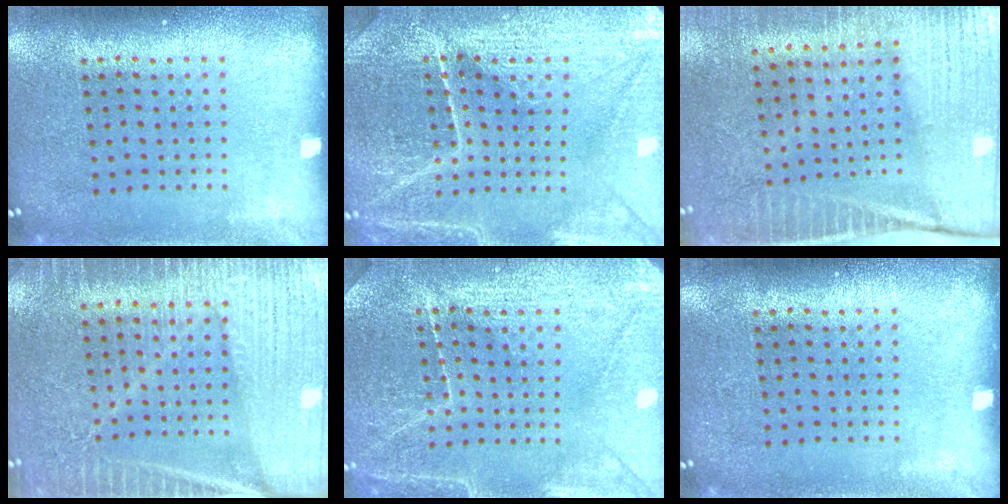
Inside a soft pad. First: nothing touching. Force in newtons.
{"total": 4.6, "press": 4.4, "slide": 1.2}
{"total": 4.1, "press": 3.6, "slide": 1.9}
{"total": 4.0, "press": 3.7, "slide": 1.5}
{"total": 3.4, "press": 3.3, "slide": 0.5}
{"total": 0.0}